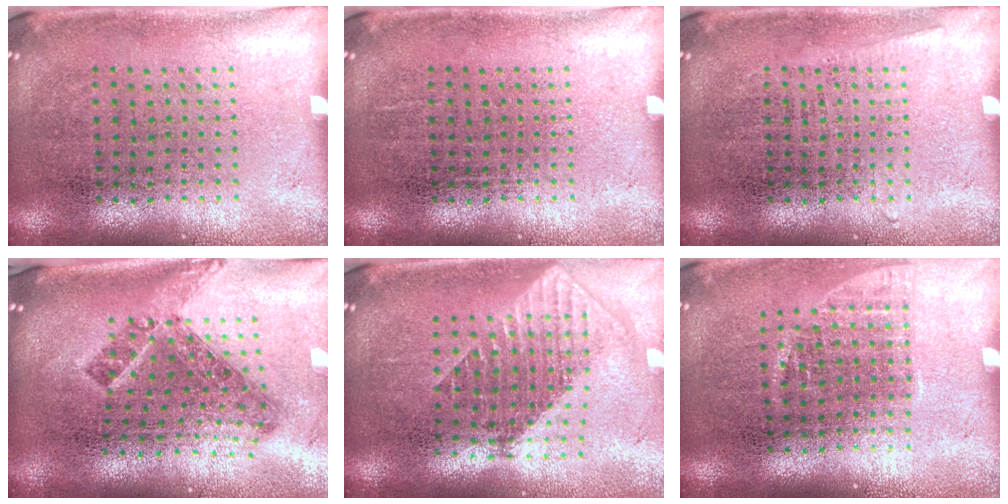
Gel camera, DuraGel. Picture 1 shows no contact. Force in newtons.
{"total": 0.0}
{"total": 0.7, "press": 0.7, "slide": 0.0}
{"total": 1.5, "press": 1.1, "slide": 1.0}
{"total": 1.8, "press": 1.5, "slide": 1.0}
{"total": 1.0, "press": 0.9, "slide": 0.4}